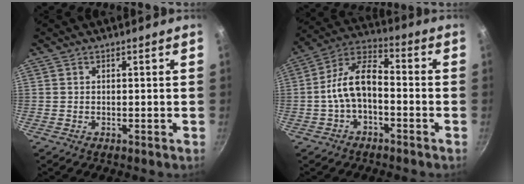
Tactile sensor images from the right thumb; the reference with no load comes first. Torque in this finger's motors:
{"motor_torque": [-0.27, 0.64, 0.59, -0.56, 0.21]}